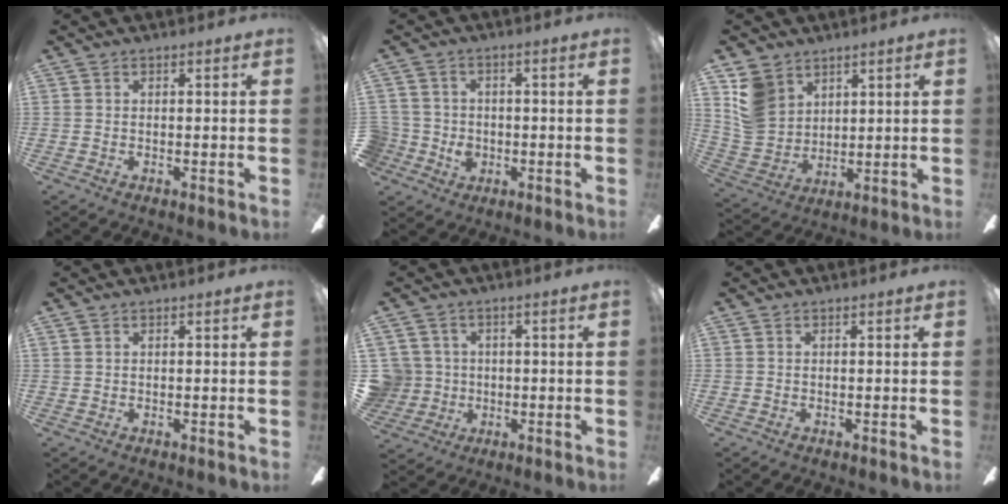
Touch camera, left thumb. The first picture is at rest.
{"total": 5.4, "force": [-0.9, 5.1, 1.3], "torque": [-0.046, 0.008, -0.012]}
{"total": 10.7, "force": [5.8, 8.2, 3.8], "torque": [-0.108, -0.016, 0.121]}
{"total": 0.0}
{"total": 6.9, "force": [0.4, 6.9, 0.7], "torque": [-0.045, 0.008, 0.018]}
{"total": 0.0}